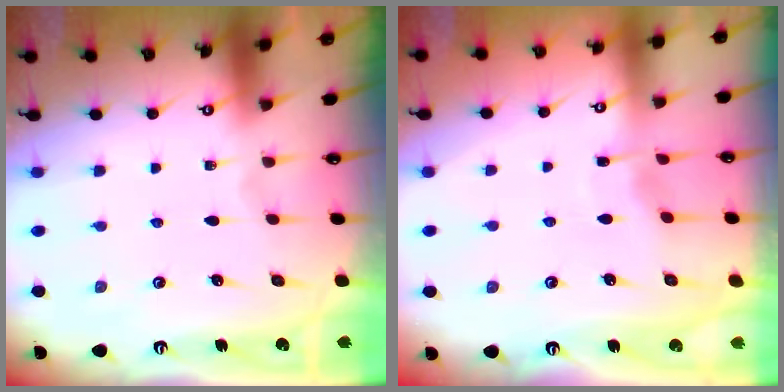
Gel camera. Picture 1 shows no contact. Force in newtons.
{"total": 3.9, "press": 3.8, "slide": 0.5}